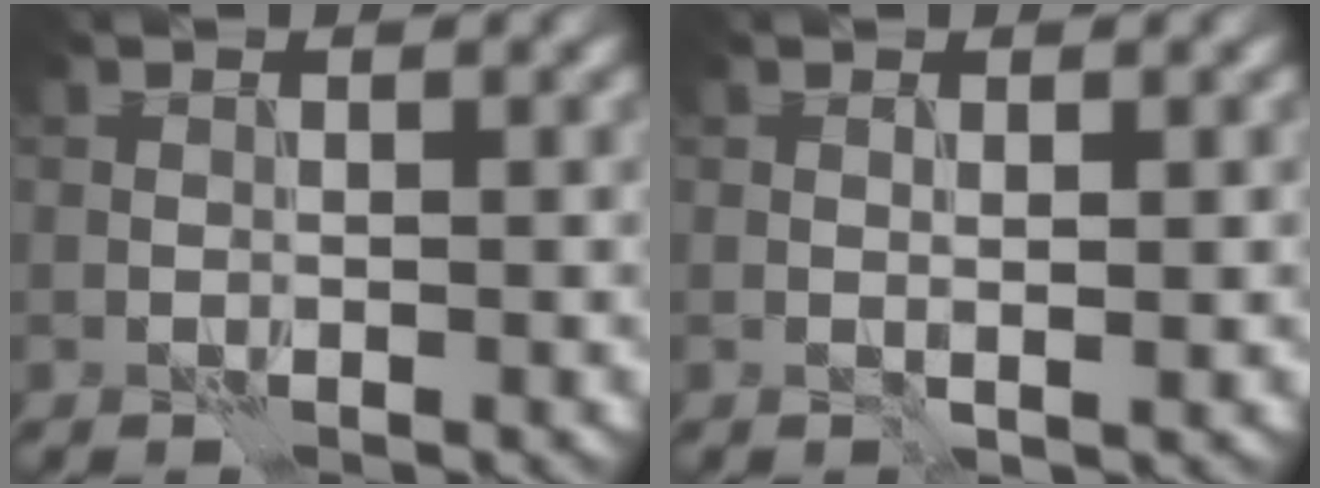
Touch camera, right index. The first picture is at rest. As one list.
[{"total": 0.7, "force": [0.1, -0.1, 0.7], "torque": [-0.012, -0.002, 0.002]}]